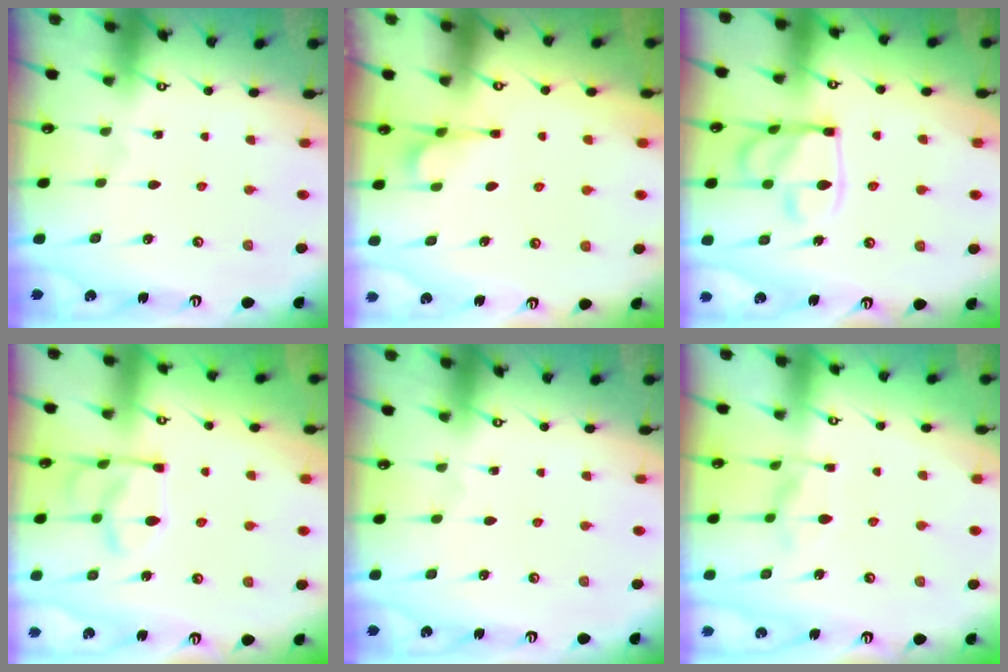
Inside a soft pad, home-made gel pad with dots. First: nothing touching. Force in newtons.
{"total": 1.8, "press": 1.4, "slide": 1.1}
{"total": 13.3, "press": 13.2, "slide": 1.5}
{"total": 4.7, "press": 4.7, "slide": 0.4}
{"total": 0.0}
{"total": 6.7, "press": 6.6, "slide": 1.1}